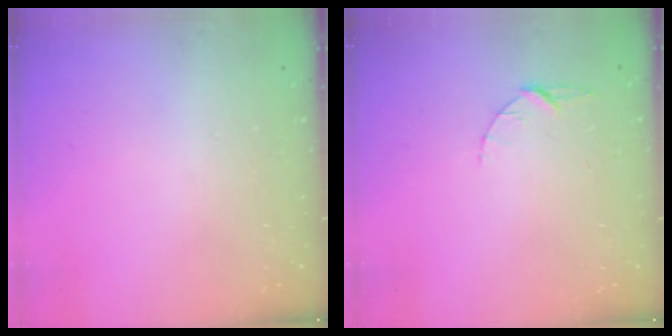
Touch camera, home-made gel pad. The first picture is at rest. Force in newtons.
{"total": 3.4, "press": 3.3, "slide": 0.4}